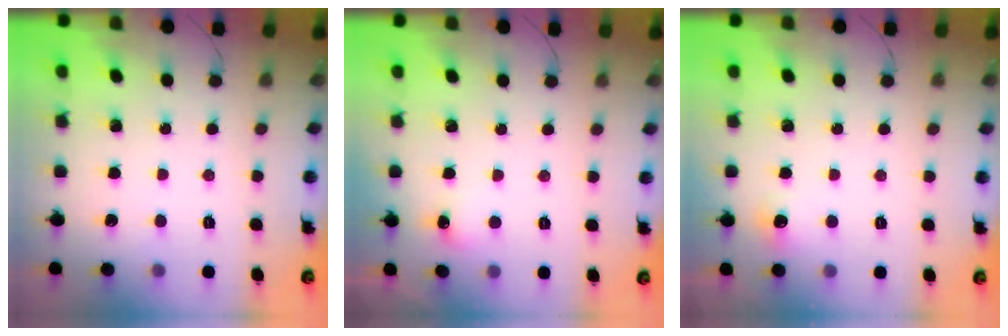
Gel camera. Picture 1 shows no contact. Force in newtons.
{"total": 4.7, "press": 4.6, "slide": 1.3}
{"total": 4.8, "press": 4.5, "slide": 1.5}